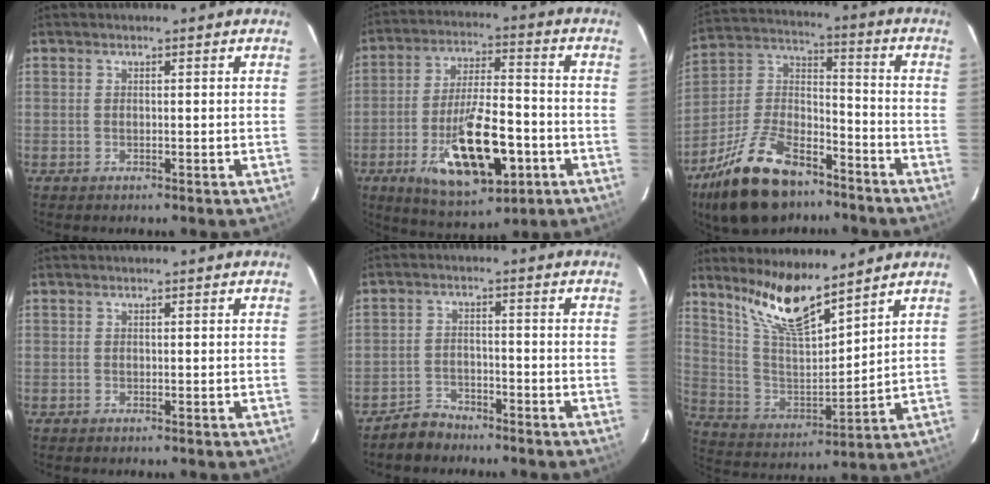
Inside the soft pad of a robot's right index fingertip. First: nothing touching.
{"total": 17.7, "force": [-6.7, 6.7, 15.0], "torque": [-0.284, -0.012, -0.097]}
{"total": 20.5, "force": [-13.4, 10.0, 11.9], "torque": [-0.242, 0.016, -0.229]}
{"total": 0.0}
{"total": 4.5, "force": [-3.8, 2.3, 0.2], "torque": [-0.018, 0.013, -0.069]}
{"total": 13.3, "force": [10.6, 2.4, 7.8], "torque": [-0.149, -0.011, 0.211]}